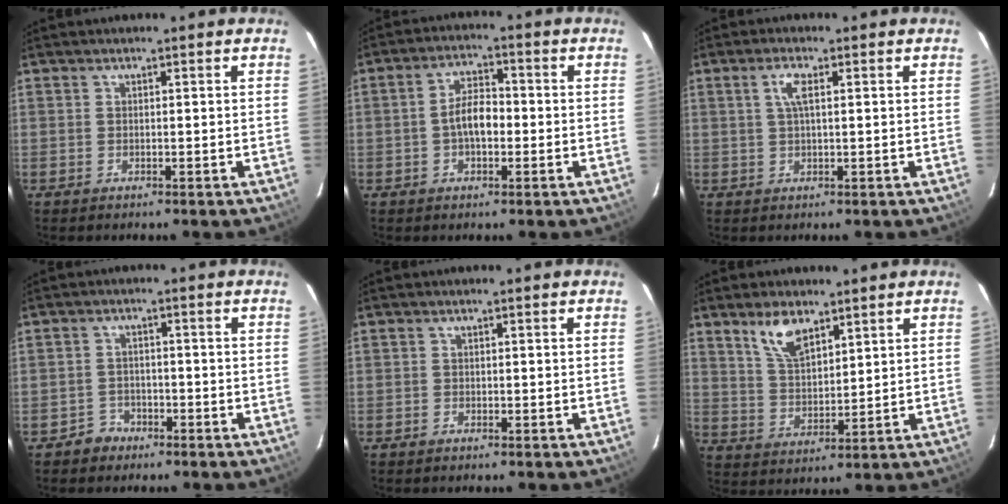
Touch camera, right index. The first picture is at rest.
{"total": 5.6, "force": [-1.0, 2.8, 4.8], "torque": [-0.089, 0.014, -0.016]}
{"total": 3.1, "force": [0.9, 0.8, 2.8], "torque": [-0.059, 0.006, 0.018]}
{"total": 3.6, "force": [-2.3, 2.8, -0.2], "torque": [-0.002, 0.015, -0.039]}
{"total": 0.6, "force": [-0.5, 0.3, 0.0], "torque": [-0.003, 0.002, -0.011]}
{"total": 7.7, "force": [5.1, 3.3, 4.8], "torque": [-0.088, 0.006, 0.104]}